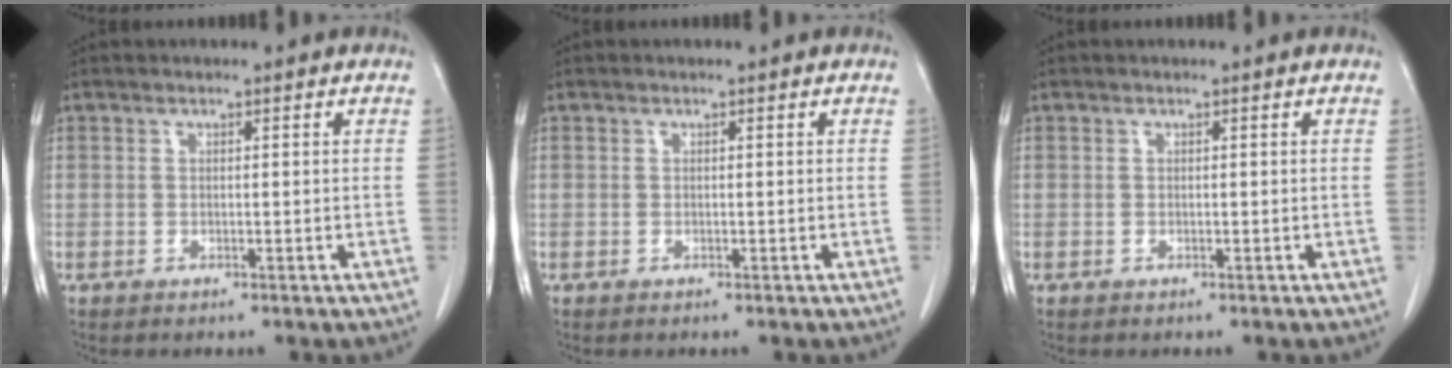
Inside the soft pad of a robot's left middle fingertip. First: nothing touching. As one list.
[{"total": 0.0}, {"total": 0.0}]